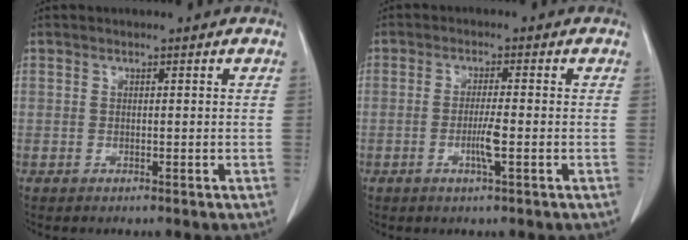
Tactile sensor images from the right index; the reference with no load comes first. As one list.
[{"total": 3.5, "force": [-1.0, -0.1, 3.4], "torque": [-0.066, -0.005, -0.019]}]